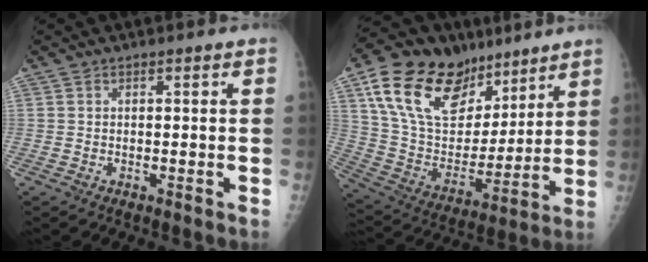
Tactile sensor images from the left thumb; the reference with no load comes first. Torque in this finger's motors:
{"motor_torque": [0.58, 0.50, 1.53, -1.22, 0.34]}